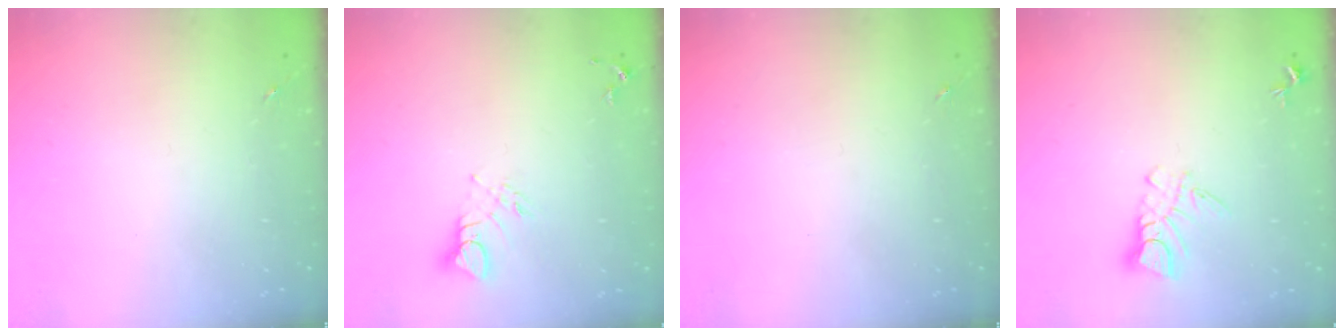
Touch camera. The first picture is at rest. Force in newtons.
{"total": 4.6, "press": 4.6, "slide": 0.2}
{"total": 0.0}
{"total": 6.6, "press": 6.5, "slide": 0.6}